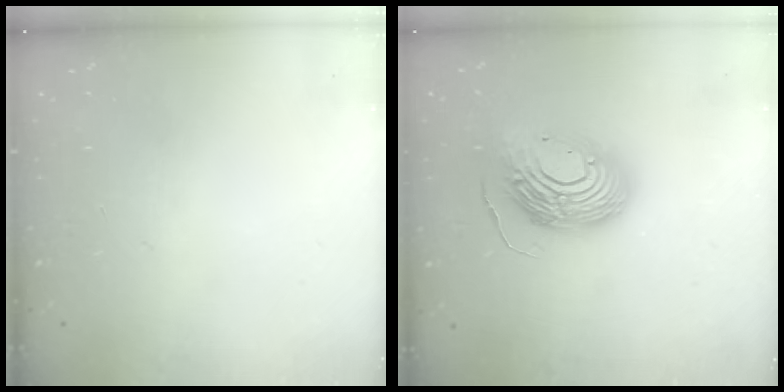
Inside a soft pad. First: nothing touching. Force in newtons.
{"total": 16.0, "press": 15.8, "slide": 2.4}